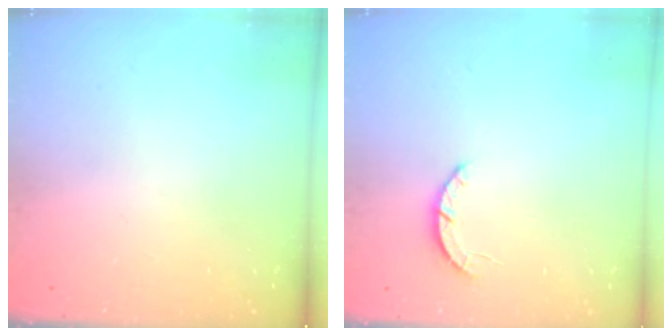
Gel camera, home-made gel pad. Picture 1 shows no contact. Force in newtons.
{"total": 2.2, "press": 2.2, "slide": 0.3}